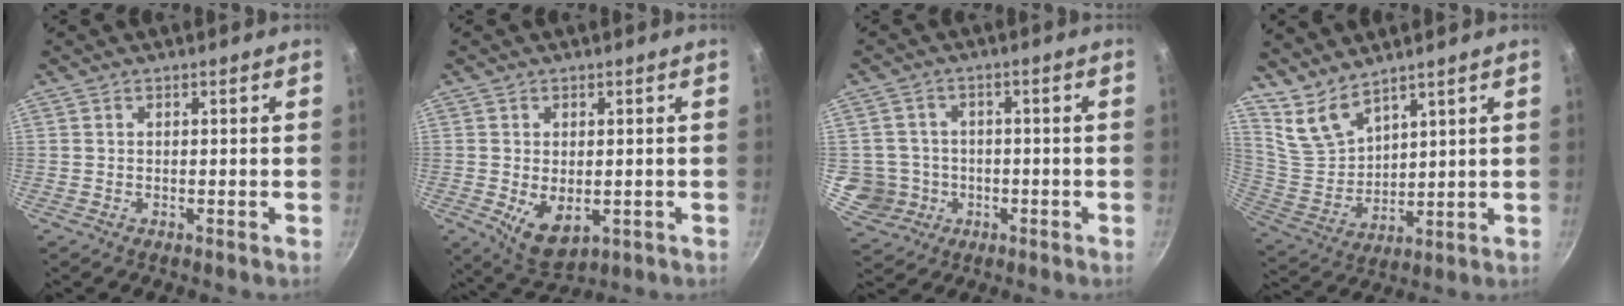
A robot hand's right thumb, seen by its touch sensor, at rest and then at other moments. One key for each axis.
{"total": 7.2, "fx": -1.1, "fy": 4.6, "fz": 5.4, "tx": -0.082, "ty": -0.017, "tz": -0.001}
{"total": 7.2, "fx": -1.4, "fy": 6.9, "fz": 1.4, "tx": -0.002, "ty": 0.017, "tz": -0.015}
{"total": 8.6, "fx": 6.8, "fy": 3.2, "fz": 4.0, "tx": -0.068, "ty": -0.053, "tz": 0.154}